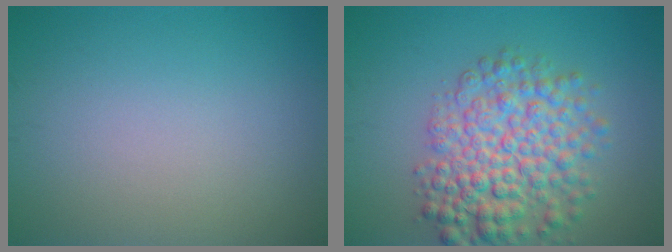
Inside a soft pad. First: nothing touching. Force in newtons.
{"total": 7.3, "press": 7.3, "slide": 0.2}